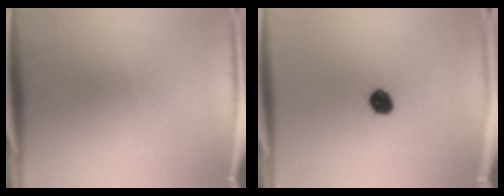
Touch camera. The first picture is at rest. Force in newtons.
{"total": 5.5}